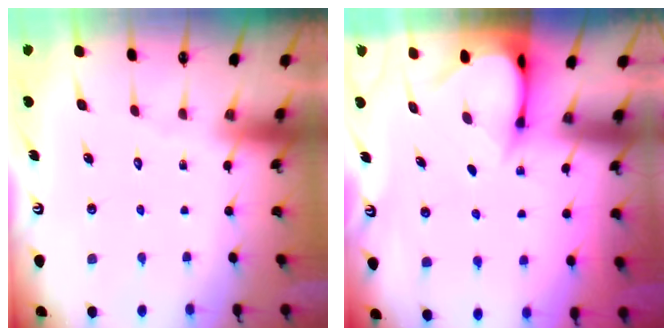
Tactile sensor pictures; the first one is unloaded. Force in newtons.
{"total": 3.5, "press": 3.5, "slide": 0.2}